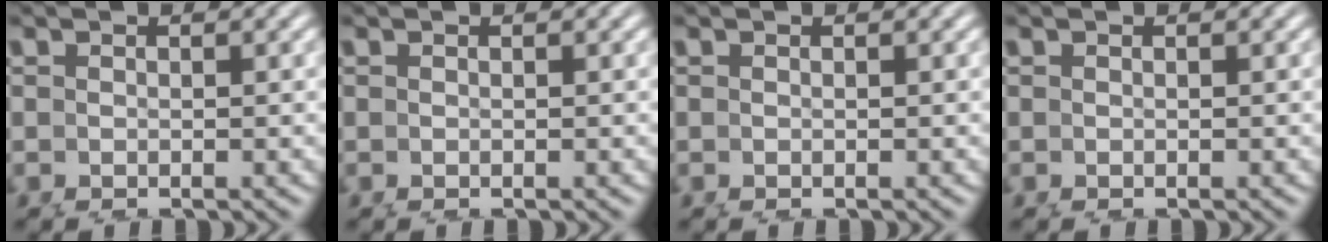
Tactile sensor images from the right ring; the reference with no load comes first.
{"total": 1.4, "force": [-0.3, -1.3, -0.4], "torque": [0.018, -0.011, 0.004]}
{"total": 0.0}
{"total": 0.0}